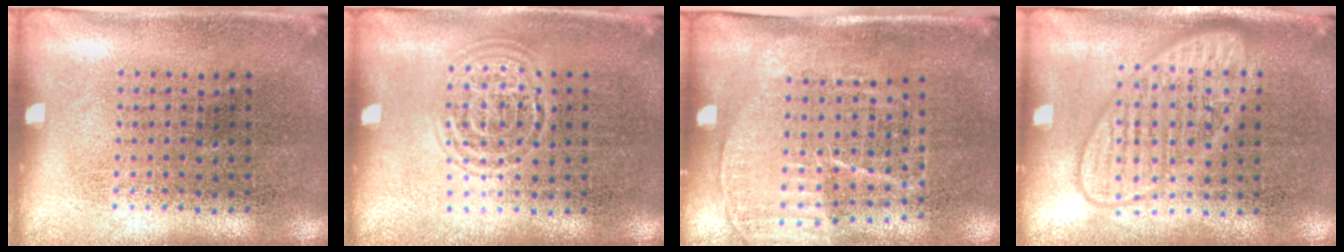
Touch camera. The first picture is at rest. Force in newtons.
{"total": 1.4, "press": 1.3, "slide": 0.2}
{"total": 1.5, "press": 1.3, "slide": 0.8}
{"total": 2.6, "press": 2.6, "slide": 0.4}